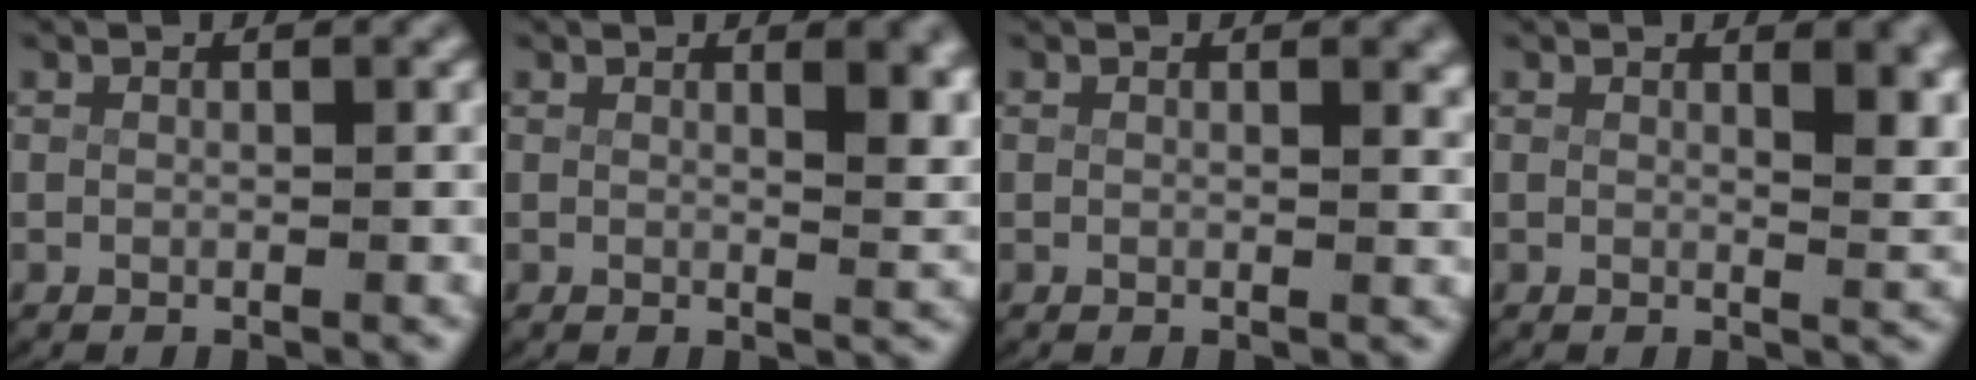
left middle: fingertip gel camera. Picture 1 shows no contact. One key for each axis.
{"total": 2.6, "fx": 1.4, "fy": 0.5, "fz": 2.1, "tx": -0.022, "ty": -0.013, "tz": 0.023}
{"total": 0.8, "fx": 0.6, "fy": 0.1, "fz": 0.5, "tx": -0.004, "ty": -0.004, "tz": 0.008}
{"total": 2.8, "fx": 1.5, "fy": 0.6, "fz": 2.3, "tx": -0.022, "ty": -0.015, "tz": 0.026}